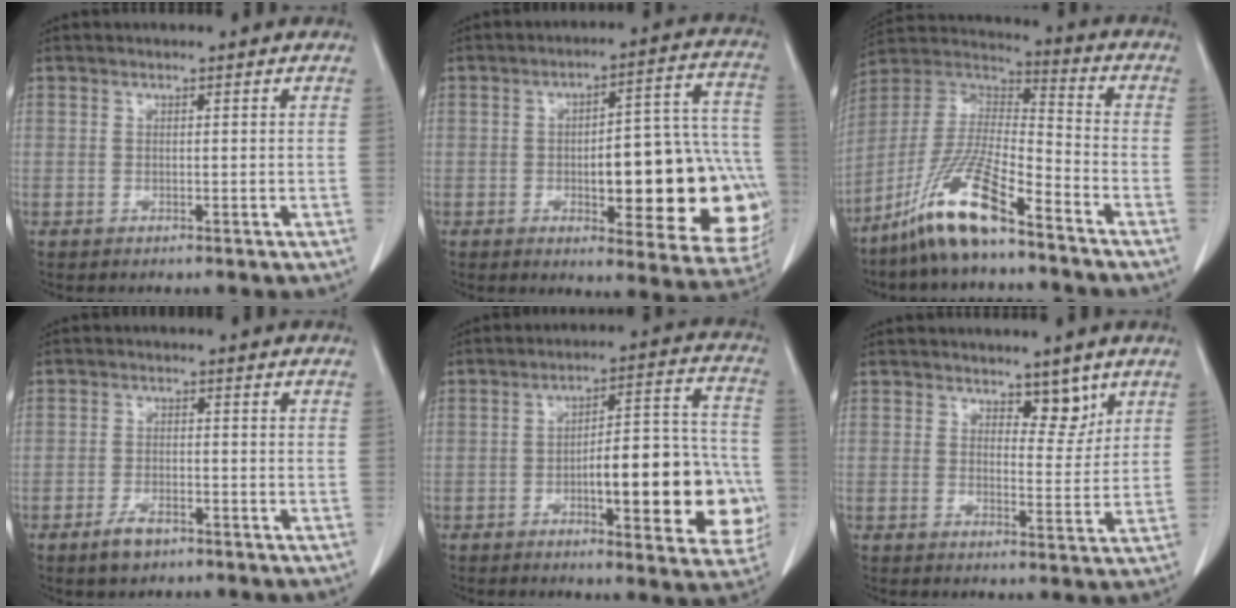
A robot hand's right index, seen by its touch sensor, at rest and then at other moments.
{"total": 22.4, "force": [-4.2, 6.8, 20.9], "torque": [-0.178, 0.038, -0.032]}
{"total": 14.8, "force": [-10.1, 1.7, 10.6], "torque": [-0.216, -0.008, -0.192]}
{"total": 3.6, "force": [-2.4, 1.5, 2.2], "torque": [-0.043, 0.000, -0.038]}
{"total": 17.5, "force": [-4.3, 4.9, 16.3], "torque": [-0.176, 0.035, -0.049]}
{"total": 4.0, "force": [2.8, 1.8, 2.2], "torque": [-0.021, -0.007, 0.043]}